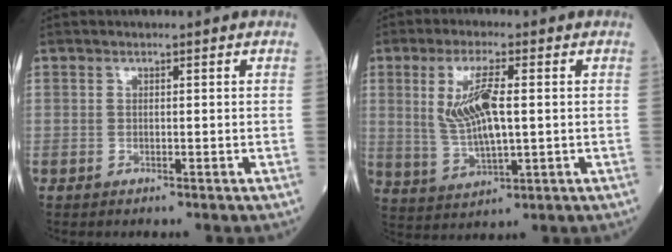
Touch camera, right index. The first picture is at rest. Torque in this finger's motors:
{"motor_torque": [0.33, 0.26, 0.25, 0.15]}